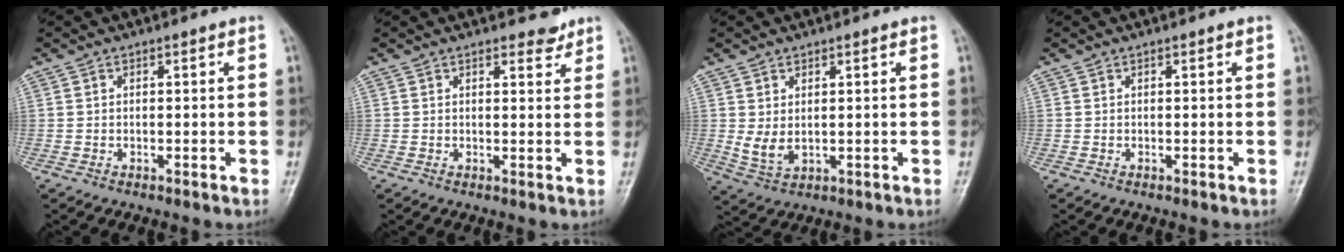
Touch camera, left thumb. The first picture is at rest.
{"total": 2.3, "force": [1.9, 1.0, 0.6], "torque": [0.007, -0.013, 0.022]}
{"total": 4.2, "force": [0.6, 2.6, 3.3], "torque": [-0.059, -0.008, 0.021]}
{"total": 0.0}